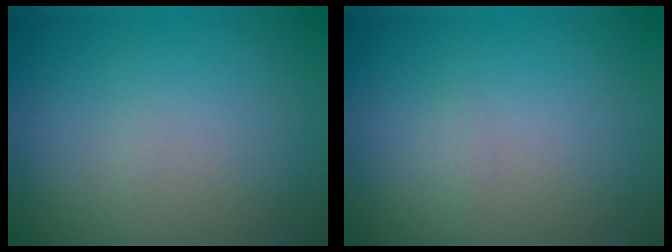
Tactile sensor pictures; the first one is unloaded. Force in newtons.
{"total": 0.6, "press": 0.6, "slide": 0.0}